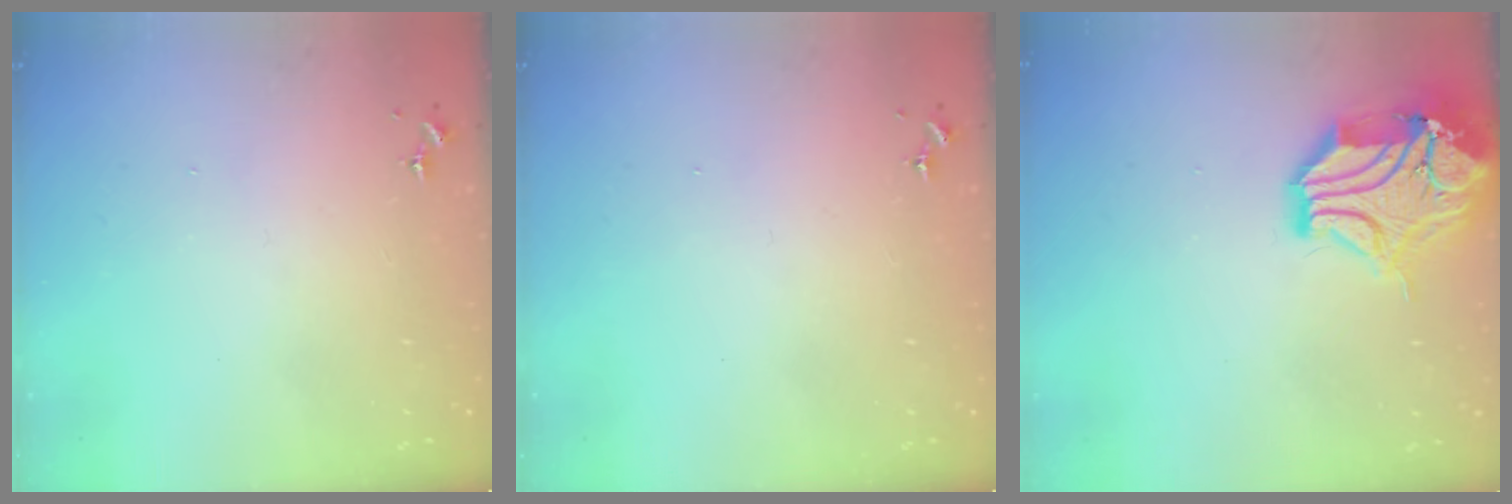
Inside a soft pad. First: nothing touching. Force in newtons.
{"total": 0.0}
{"total": 16.8, "press": 16.6, "slide": 2.4}